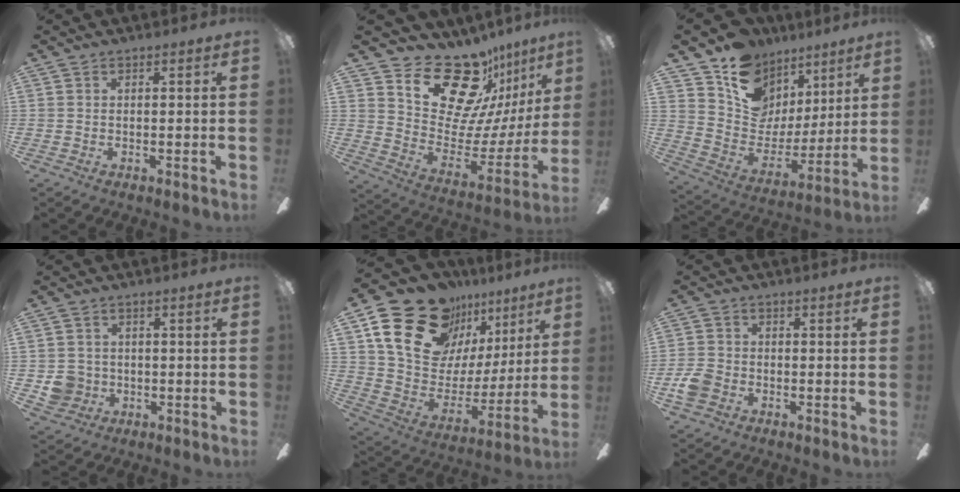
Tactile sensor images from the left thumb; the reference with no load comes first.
{"total": 23.2, "force": [18.2, 10.6, 9.7], "torque": [-0.128, -0.143, 0.327]}
{"total": 13.2, "force": [8.7, 9.4, 3.2], "torque": [-0.077, -0.069, 0.167]}
{"total": 6.1, "force": [-0.9, 5.8, 1.4], "torque": [-0.031, 0.010, -0.013]}
{"total": 23.3, "force": [15.1, 14.4, 10.3], "torque": [-0.179, -0.084, 0.294]}
{"total": 5.6, "force": [-2.5, 4.2, 2.7], "torque": [-0.059, 0.018, -0.047]}